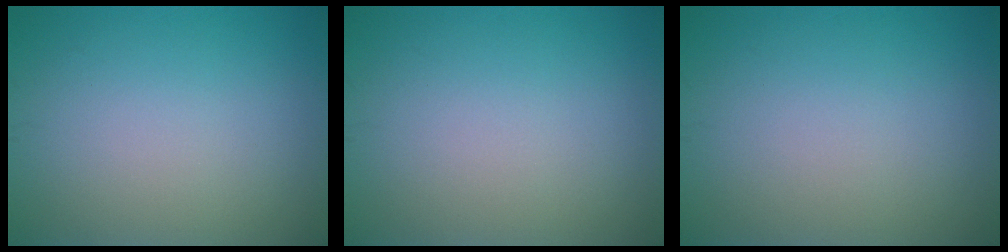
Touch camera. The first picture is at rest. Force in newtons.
{"total": 0.0}
{"total": 0.0}